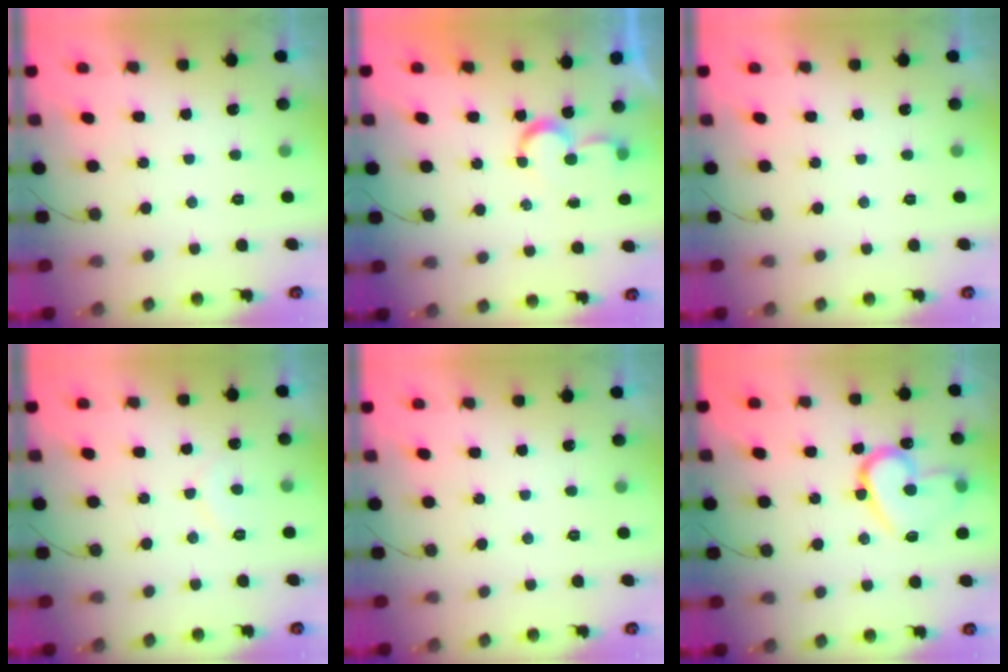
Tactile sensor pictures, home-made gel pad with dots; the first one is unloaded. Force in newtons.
{"total": 5.1, "press": 5.1, "slide": 0.4}
{"total": 0.0}
{"total": 6.2, "press": 6.2, "slide": 0.5}
{"total": 0.0}
{"total": 14.7, "press": 14.6, "slide": 1.6}